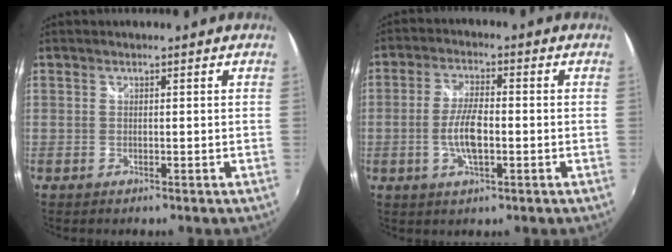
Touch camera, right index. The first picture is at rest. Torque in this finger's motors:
{"motor_torque": [0.25, -0.07, 0.18, 0.08]}